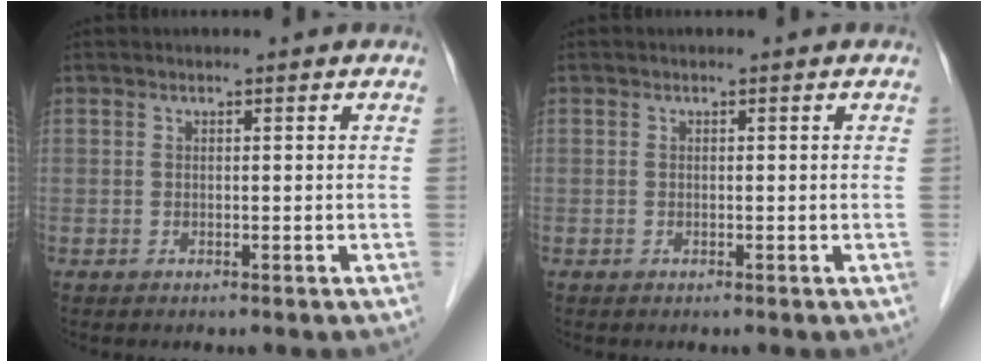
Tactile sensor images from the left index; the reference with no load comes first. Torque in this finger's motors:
{"motor_torque": [-0.04, 0.03, 0.01, 0.00]}